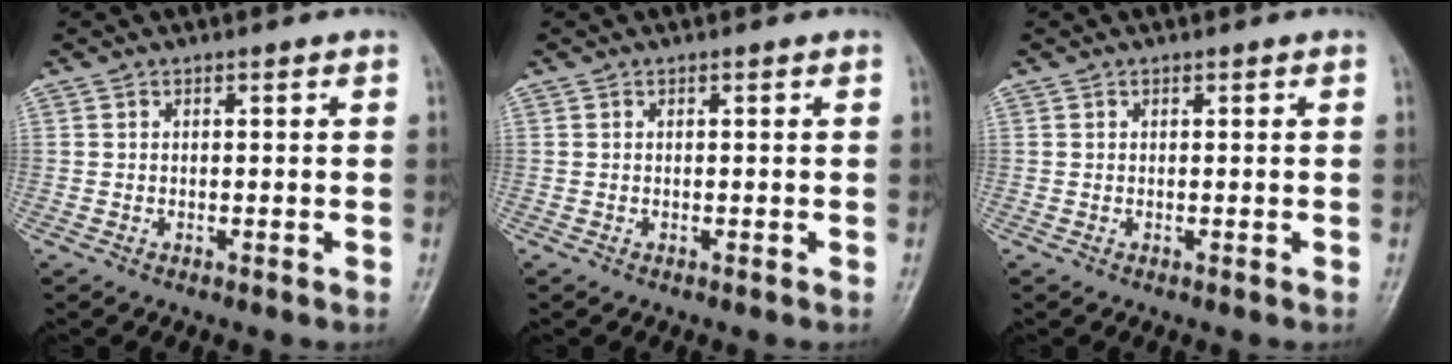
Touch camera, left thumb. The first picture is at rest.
{"total": 0.0}
{"total": 0.0}